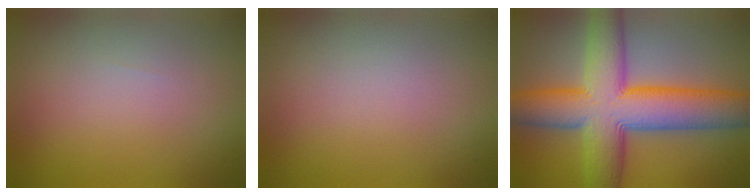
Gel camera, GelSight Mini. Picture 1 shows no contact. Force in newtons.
{"total": 0.0}
{"total": 13.0, "press": 12.9, "slide": 0.4}